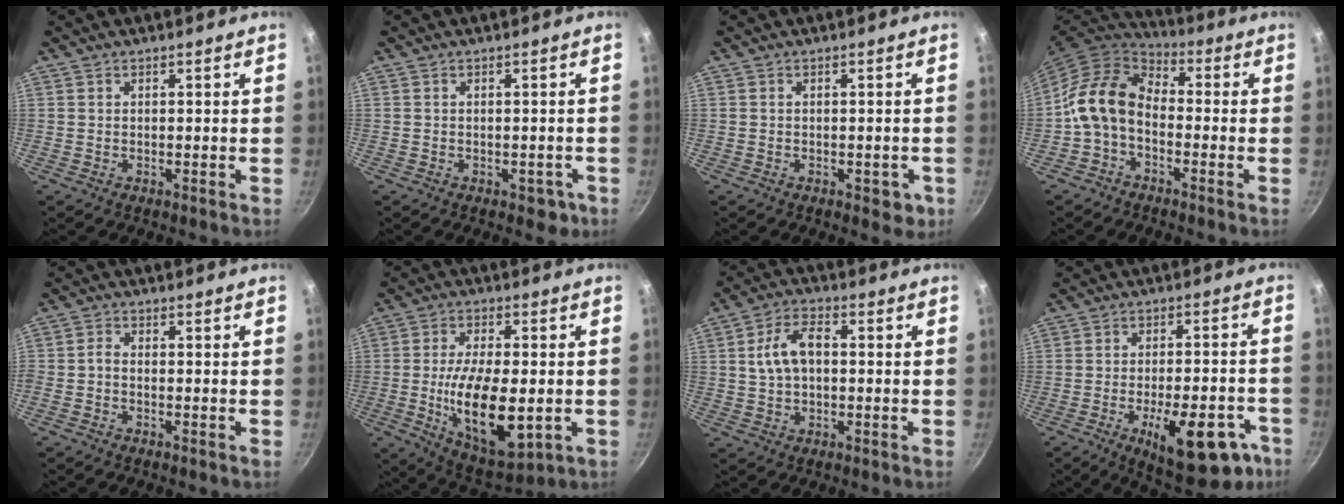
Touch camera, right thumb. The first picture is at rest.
{"total": 2.5, "force": [-1.2, 1.7, 1.3], "torque": [0.001, 0.007, -0.012]}
{"total": 2.9, "force": [-1.2, 1.6, 2.0], "torque": [-0.009, 0.003, -0.012]}
{"total": 11.7, "force": [-2.5, 7.8, 8.3], "torque": [-0.151, 0.049, -0.064]}
{"total": 1.9, "force": [-0.9, 0.9, 1.4], "torque": [-0.030, 0.004, -0.025]}
{"total": 16.8, "force": [-2.9, 7.5, 14.7], "torque": [-0.244, -0.009, -0.035]}
{"total": 7.8, "force": [0.7, 4.7, 6.2], "torque": [-0.115, 0.021, 0.009]}
{"total": 16.9, "force": [-8.0, 6.6, 13.4], "torque": [-0.160, 0.035, -0.103]}